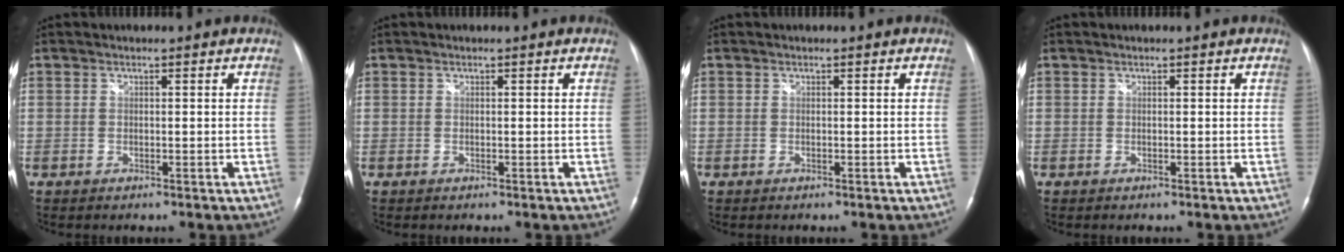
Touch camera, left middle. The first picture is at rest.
{"total": 0.0}
{"total": 0.0}
{"total": 0.0}